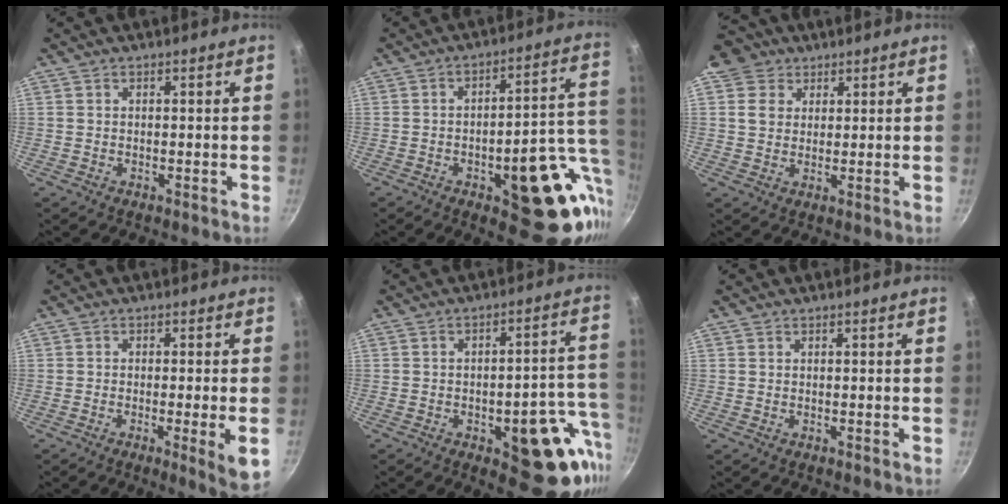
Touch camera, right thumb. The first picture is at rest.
{"total": 20.6, "force": [-5.5, 8.8, 17.8], "torque": [-0.171, 0.020, -0.066]}
{"total": 7.3, "force": [3.4, 6.0, 2.3], "torque": [-0.009, 0.003, 0.052]}
{"total": 6.5, "force": [-1.6, 0.5, 6.3], "torque": [-0.092, -0.002, -0.022]}
{"total": 17.2, "force": [-6.0, 7.7, 14.2], "torque": [-0.107, 0.027, -0.071]}
{"total": 0.0}